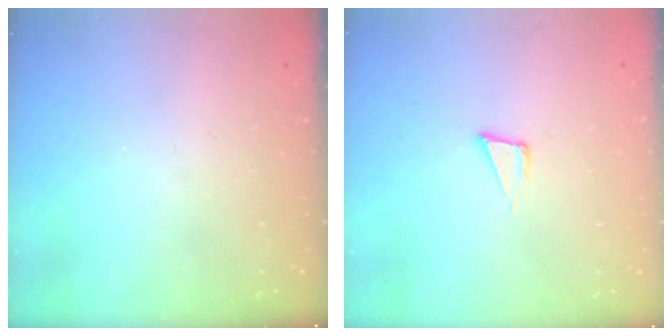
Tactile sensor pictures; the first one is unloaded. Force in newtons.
{"total": 4.0, "press": 2.8, "slide": 2.9}